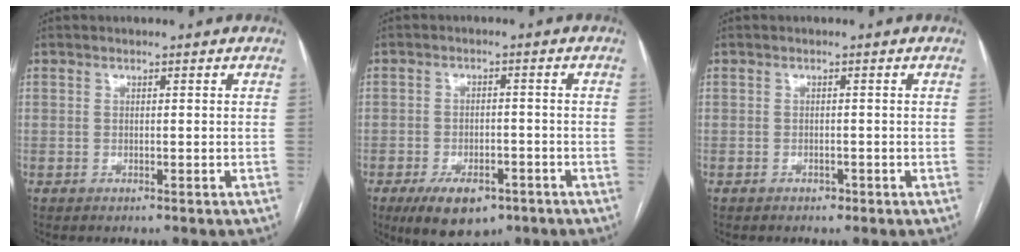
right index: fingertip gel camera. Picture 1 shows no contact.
{"total": 8.6, "force": [-5.5, 4.2, 5.2], "torque": [-0.083, -0.004, -0.082]}
{"total": 0.9, "force": [-0.7, 0.6, 0.2], "torque": [-0.004, 0.002, -0.010]}